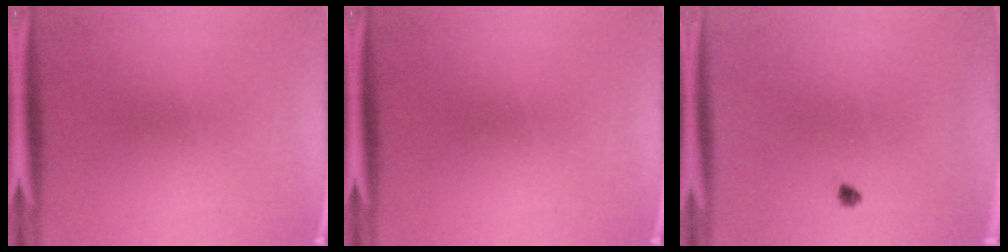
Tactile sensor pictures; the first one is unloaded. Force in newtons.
{"total": 0.0}
{"total": 0.9}